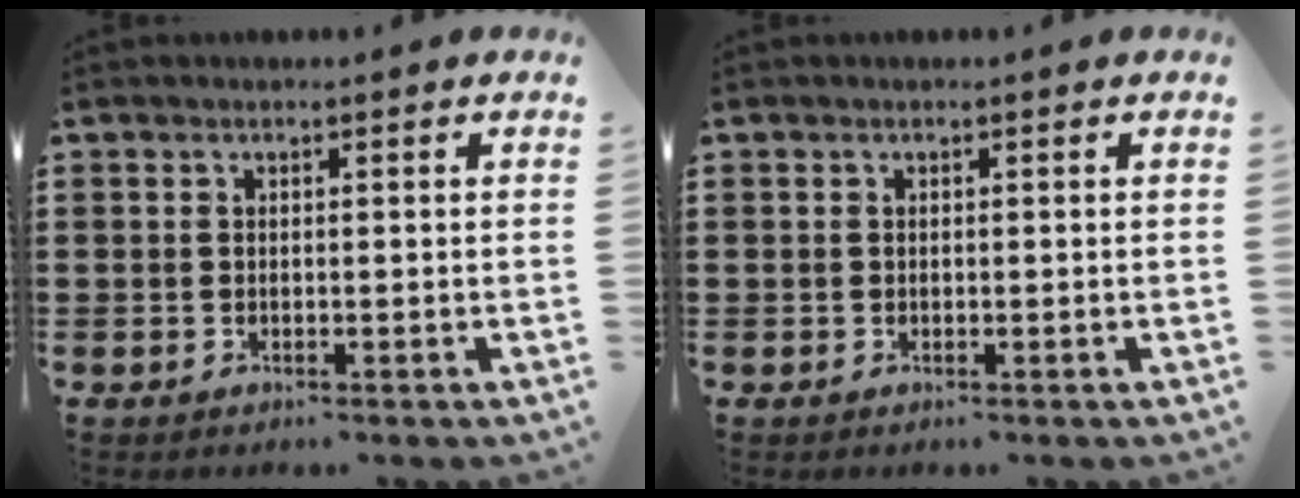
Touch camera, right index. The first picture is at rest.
{"total": 0.0}